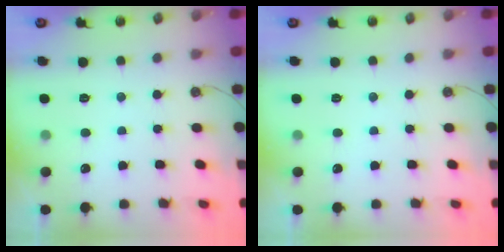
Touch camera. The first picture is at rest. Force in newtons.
{"total": 0.0}